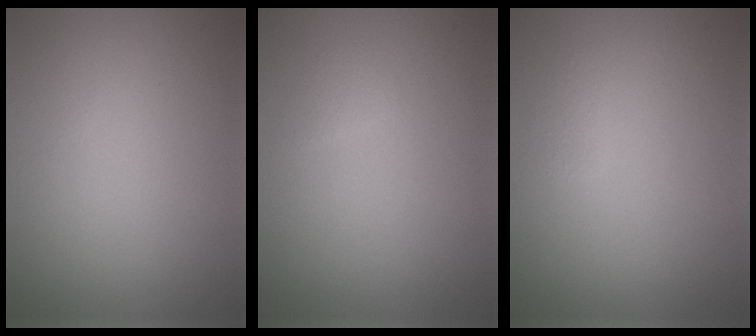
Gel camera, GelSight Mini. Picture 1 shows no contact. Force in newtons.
{"total": 0.6, "press": 0.6, "slide": 0.0}
{"total": 0.8, "press": 0.8, "slide": 0.1}